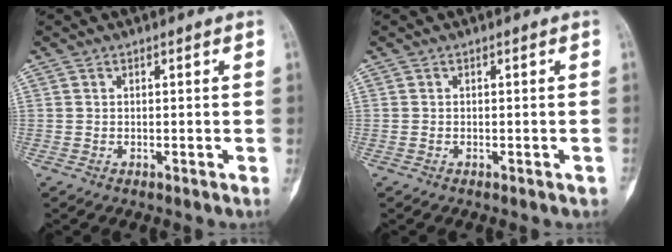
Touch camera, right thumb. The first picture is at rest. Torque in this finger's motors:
{"motor_torque": [0.23, 0.16, 0.09, 0.09, 0.00]}